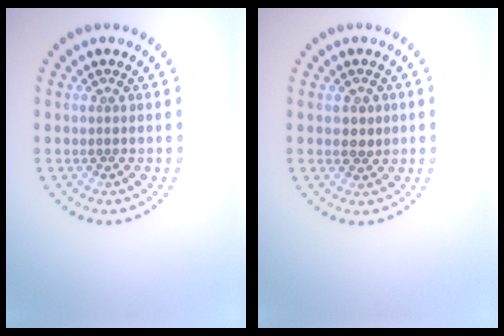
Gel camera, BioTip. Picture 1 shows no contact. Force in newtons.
{"total": 1.3, "press": 1.1, "slide": 0.6}